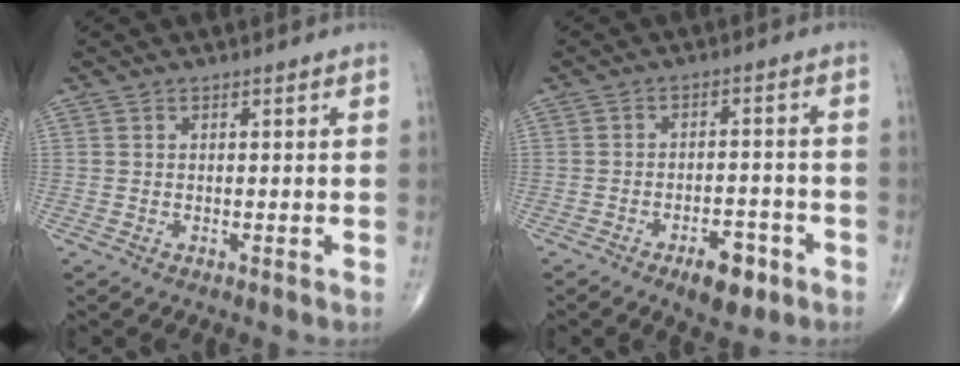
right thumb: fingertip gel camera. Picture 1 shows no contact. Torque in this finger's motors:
{"motor_torque": [2.77, 2.24, 0.62, -0.42, 0.02]}